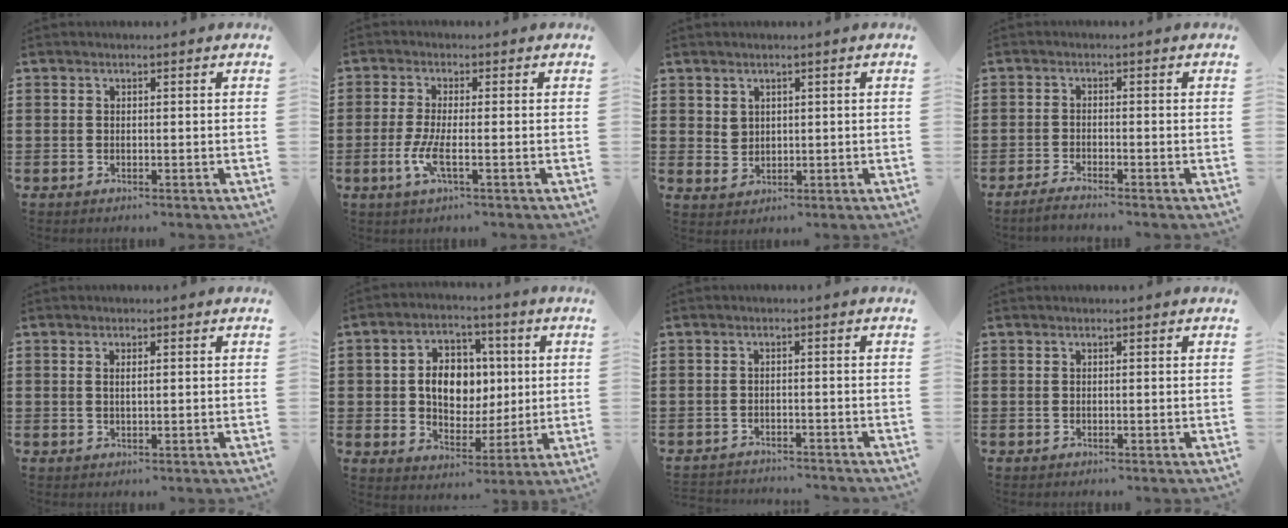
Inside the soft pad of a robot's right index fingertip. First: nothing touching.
{"total": 4.3, "force": [-1.6, 0.6, 4.0], "torque": [-0.095, -0.015, -0.037]}
{"total": 2.0, "force": [1.2, 1.6, 0.5], "torque": [-0.014, 0.006, 0.023]}
{"total": 1.7, "force": [-1.7, -0.1, 0.5], "torque": [-0.009, 0.002, -0.031]}
{"total": 1.2, "force": [0.3, 0.4, 1.1], "torque": [-0.023, 0.003, 0.003]}
{"total": 8.3, "force": [0.8, 6.6, 5.0], "torque": [-0.096, 0.014, 0.009]}
{"total": 2.0, "force": [-2.0, 0.2, -0.3], "torque": [-0.003, 0.001, -0.046]}
{"total": 0.0}